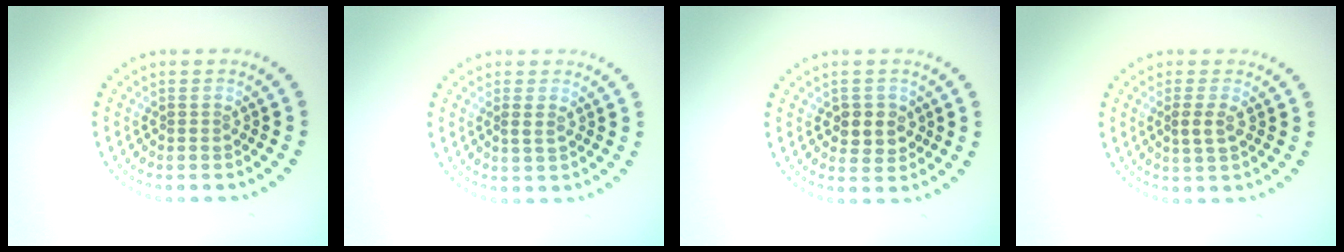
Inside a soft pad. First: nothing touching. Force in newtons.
{"total": 0.6, "press": 0.5, "slide": 0.2}
{"total": 2.6, "press": 2.5, "slide": 0.9}
{"total": 1.8, "press": 1.7, "slide": 0.5}